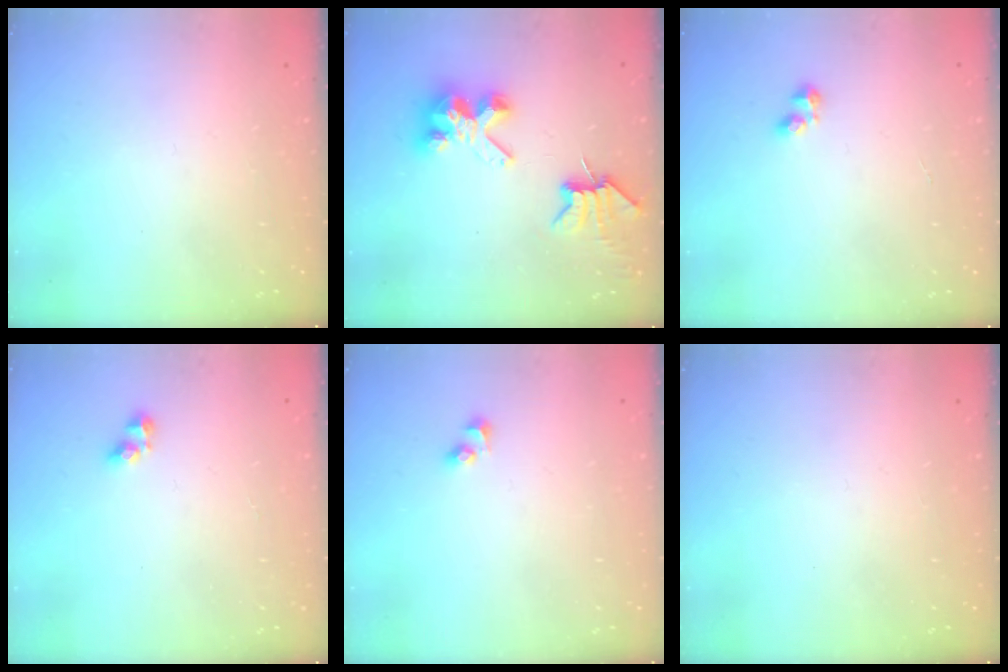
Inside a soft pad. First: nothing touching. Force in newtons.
{"total": 7.3, "press": 7.2, "slide": 0.8}
{"total": 2.2, "press": 2.1, "slide": 0.6}
{"total": 2.9, "press": 2.6, "slide": 1.1}
{"total": 2.7, "press": 2.5, "slide": 1.2}
{"total": 0.0}